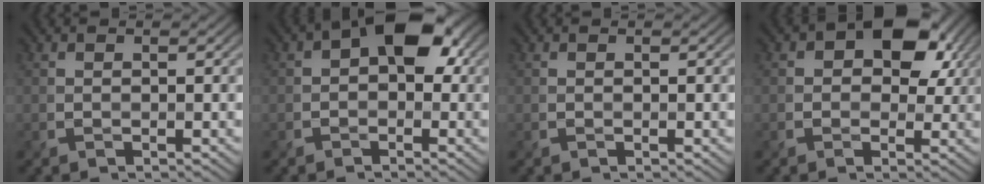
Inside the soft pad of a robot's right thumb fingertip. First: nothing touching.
{"total": 6.9, "force": [1.1, 4.5, 5.2], "torque": [-0.069, 0.009, 0.002]}
{"total": 0.0}
{"total": 7.6, "force": [2.3, 5.4, 4.8], "torque": [-0.063, -0.002, 0.026]}